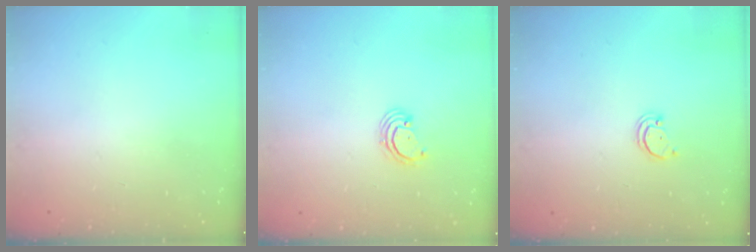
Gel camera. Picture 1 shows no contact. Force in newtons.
{"total": 2.6, "press": 2.6, "slide": 0.3}
{"total": 1.6, "press": 1.6, "slide": 0.1}